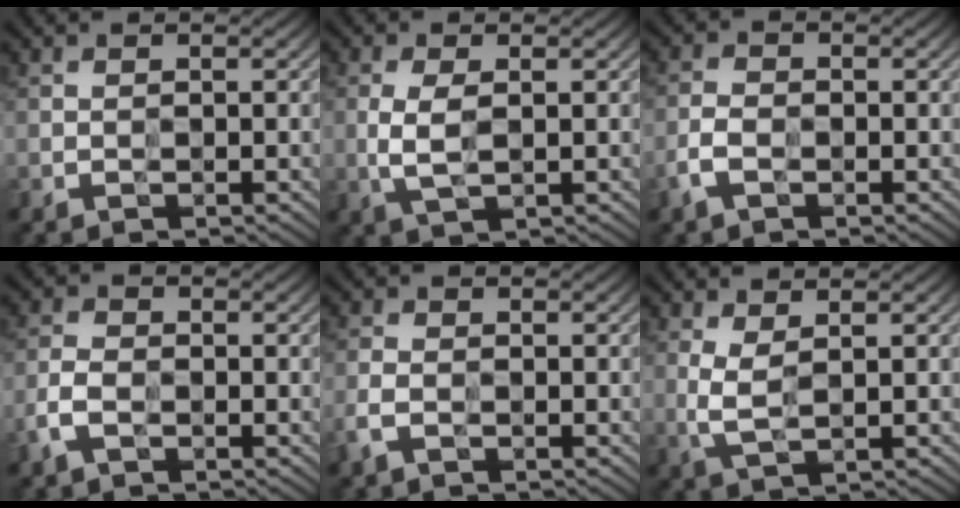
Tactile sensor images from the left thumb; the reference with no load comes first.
{"total": 3.6, "force": [-0.1, 1.7, 3.1], "torque": [-0.074, -0.004, 0.001]}
{"total": 3.7, "force": [-2.2, 2.2, 2.1], "torque": [-0.045, -0.006, -0.048]}
{"total": 4.1, "force": [-2.3, 2.5, 2.4], "torque": [-0.053, -0.007, -0.052]}
{"total": 4.0, "force": [-2.3, 2.4, 2.3], "torque": [-0.050, -0.009, -0.049]}
{"total": 3.0, "force": [1.0, 1.1, 2.6], "torque": [-0.064, -0.004, 0.019]}